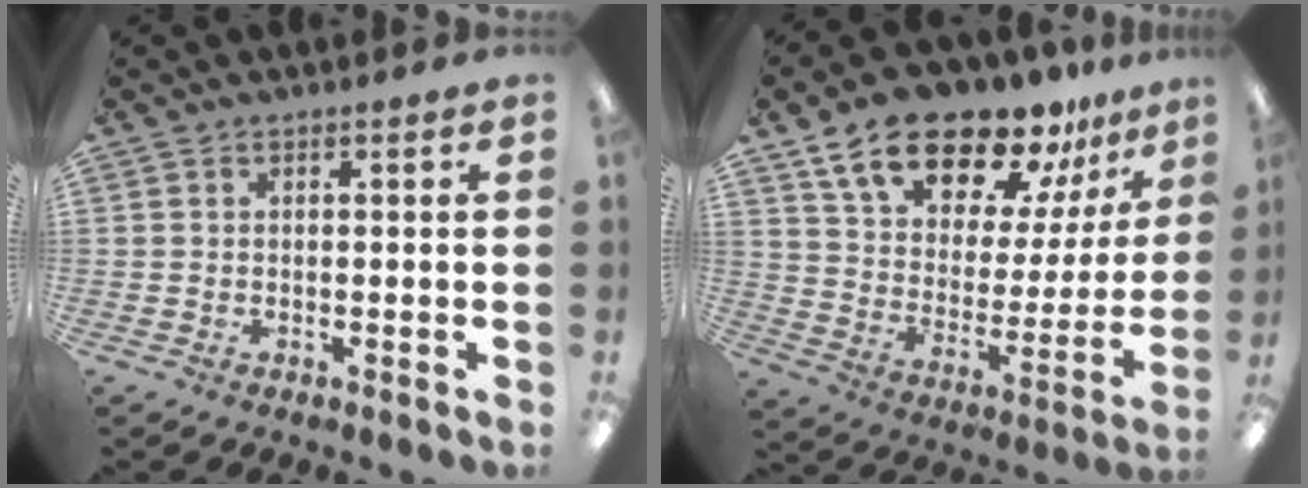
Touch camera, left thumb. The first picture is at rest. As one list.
[{"total": 20.5, "force": [16.4, 8.7, 8.9], "torque": [-0.156, -0.112, 0.288]}]